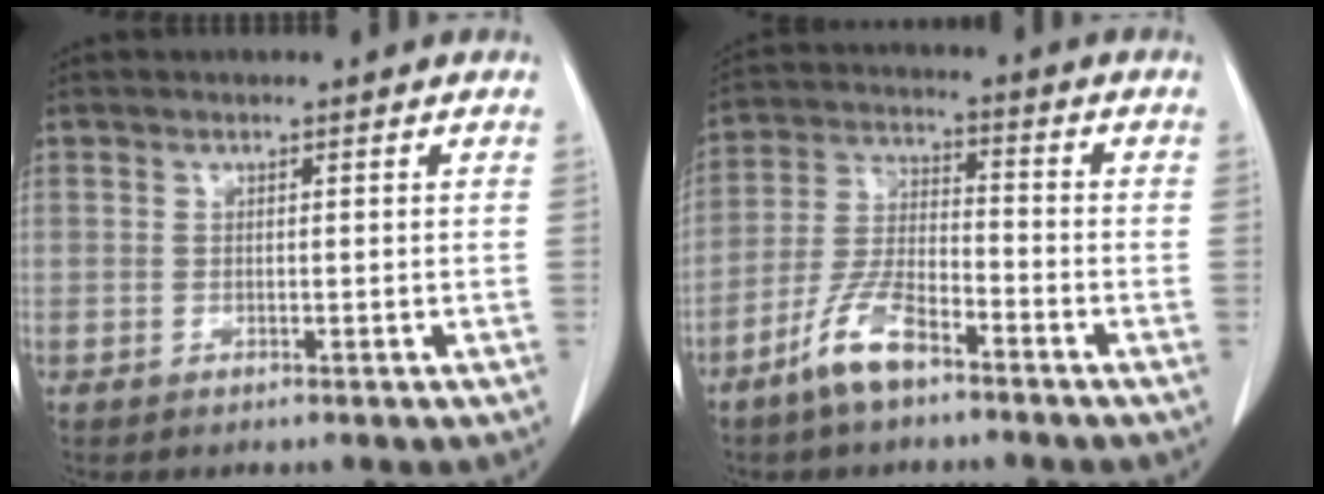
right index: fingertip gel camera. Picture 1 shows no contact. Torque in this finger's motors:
{"motor_torque": [0.98, -0.92, 0.41, 0.14]}